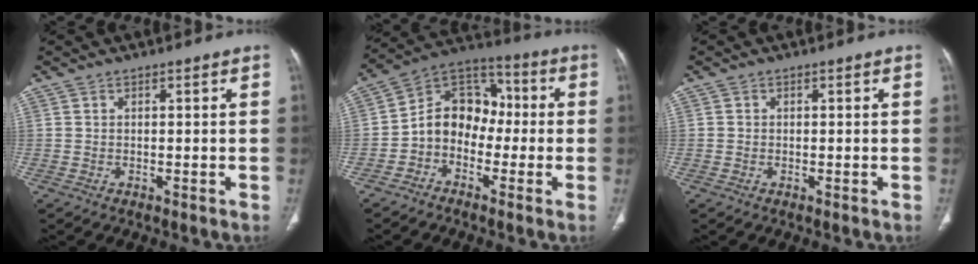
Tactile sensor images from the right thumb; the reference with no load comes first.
{"total": 11.0, "force": [-2.2, 8.8, 6.2], "torque": [-0.073, 0.051, -0.056]}
{"total": 0.5, "force": [-0.1, 0.5, 0.1], "torque": [0.000, 0.004, -0.002]}